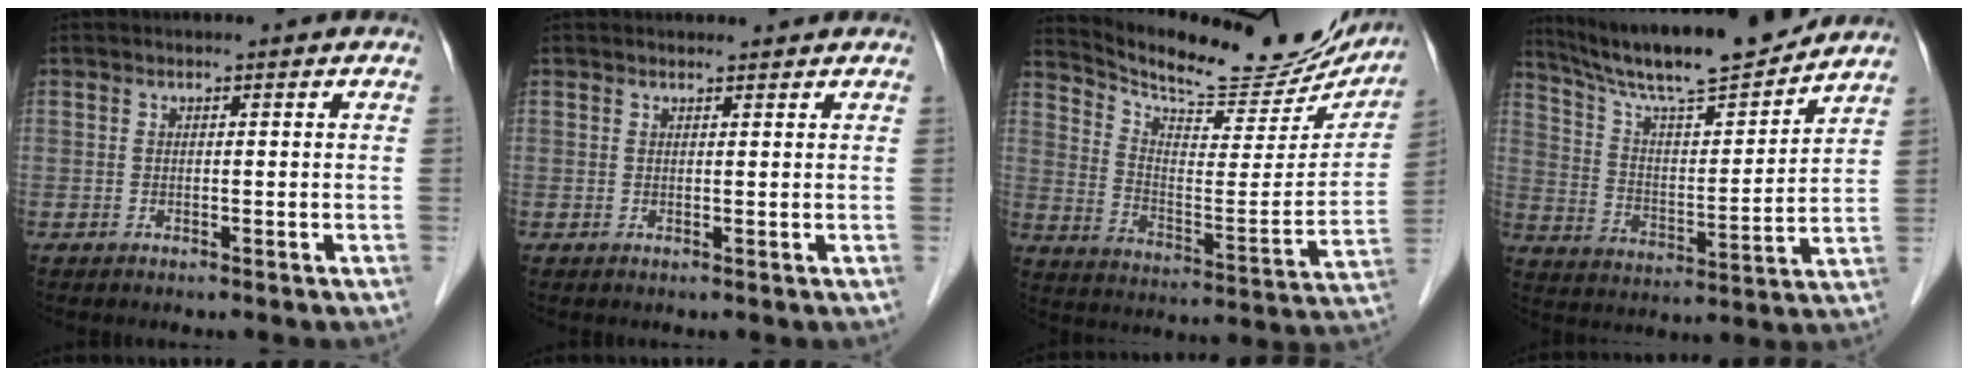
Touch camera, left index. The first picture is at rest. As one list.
[{"total": 1.8, "force": [1.7, 0.3, 0.2], "torque": [-0.012, 0.008, 0.023]}, {"total": 22.7, "force": [20.8, 5.3, 7.5], "torque": [-0.119, -0.044, 0.285]}, {"total": 17.4, "force": [15.6, 0.9, 7.8], "torque": [-0.137, 0.000, 0.257]}]